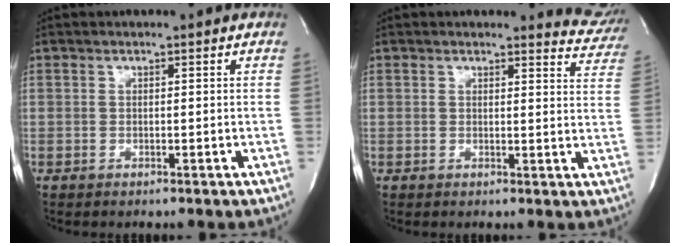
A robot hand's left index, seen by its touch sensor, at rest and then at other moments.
{"total": 6.4, "force": [6.3, 1.1, -0.4], "torque": [0.024, -0.050, 0.037]}